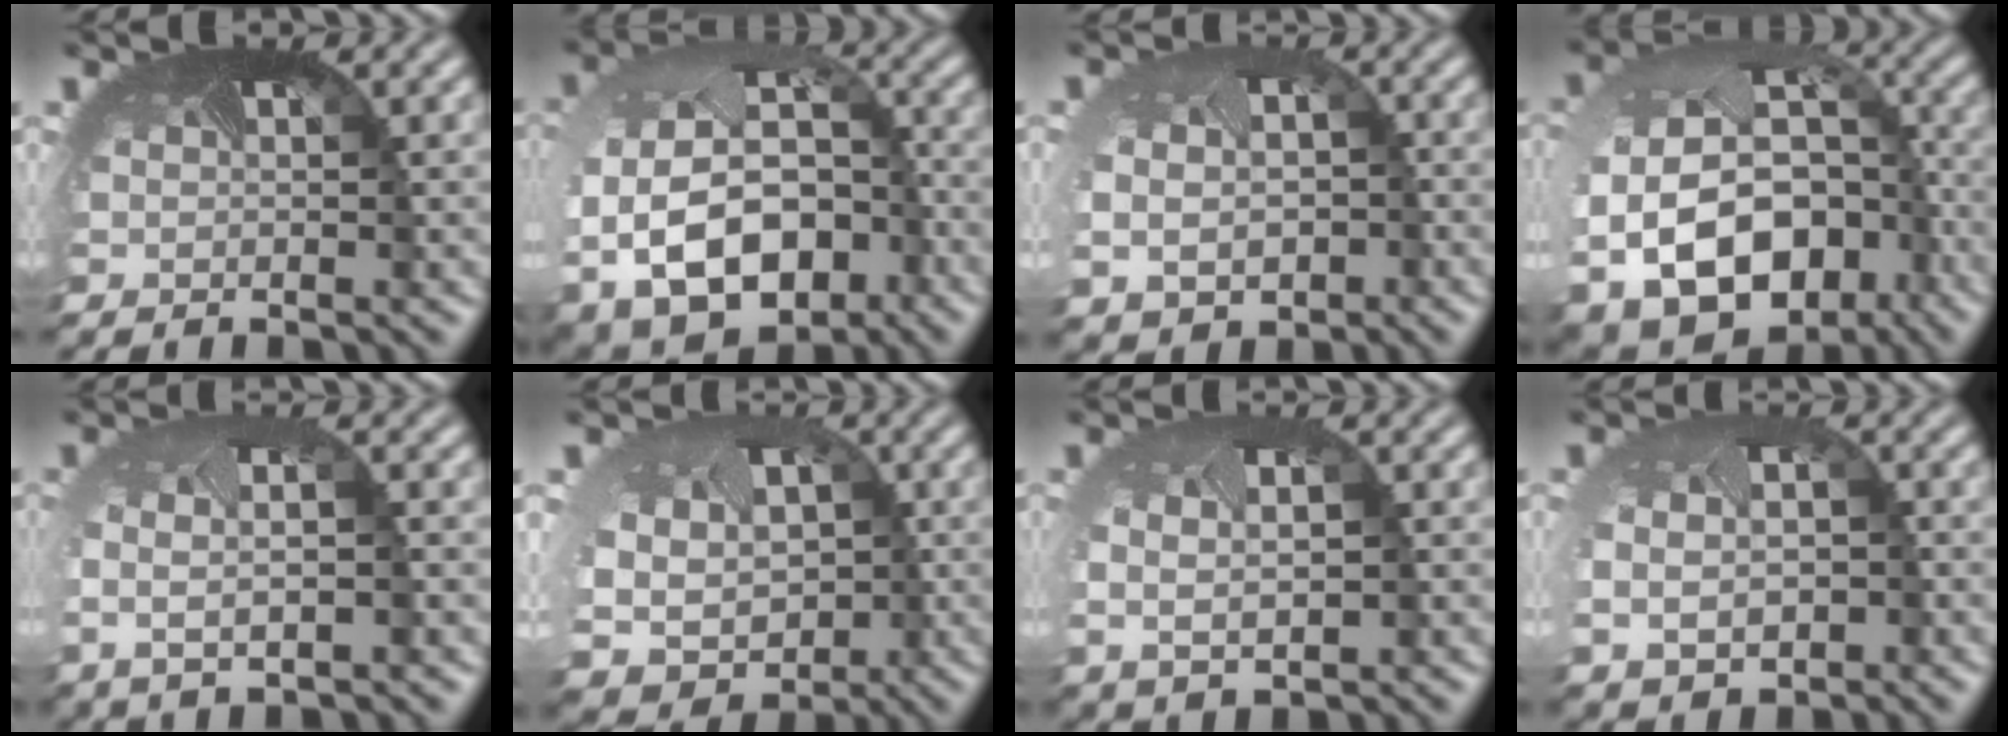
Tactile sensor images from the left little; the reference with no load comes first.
{"total": 13.5, "force": [-4.5, 9.5, 8.4], "torque": [-0.176, -0.046, -0.042]}
{"total": 6.3, "force": [-1.7, 5.0, 3.5], "torque": [-0.064, -0.036, -0.024]}
{"total": 16.1, "force": [-5.3, 11.5, 9.9], "torque": [-0.203, -0.047, -0.058]}
{"total": 2.8, "force": [-0.4, 1.1, 2.5], "torque": [-0.057, -0.004, 0.007]}
{"total": 9.6, "force": [-1.1, 8.2, 5.0], "torque": [-0.101, -0.039, -0.010]}
{"total": 3.4, "force": [-0.2, 2.3, 2.4], "torque": [-0.043, -0.005, 0.008]}
{"total": 5.2, "force": [-1.0, 4.0, 3.2], "torque": [-0.061, -0.022, -0.009]}